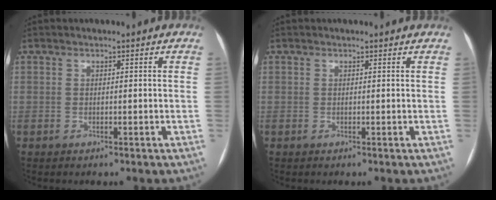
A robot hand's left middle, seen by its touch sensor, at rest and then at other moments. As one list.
[{"total": 0.8, "force": [0.8, 0.2, 0.0], "torque": [-0.007, 0.002, 0.005]}]